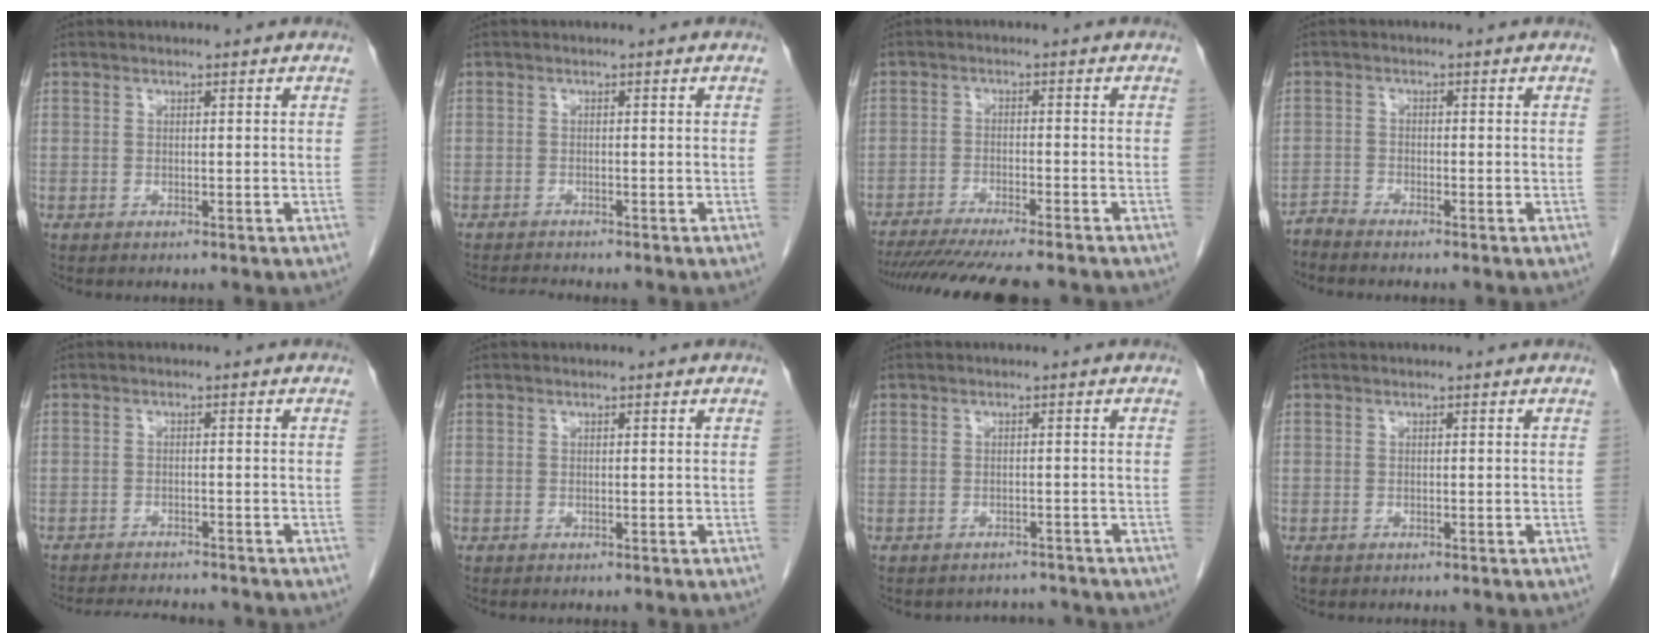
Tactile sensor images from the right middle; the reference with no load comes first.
{"total": 1.7, "force": [-1.6, -0.5, 0.1], "torque": [-0.007, -0.009, -0.030]}
{"total": 15.0, "force": [-13.2, 0.6, 7.1], "torque": [-0.106, -0.033, -0.191]}
{"total": 1.8, "force": [-1.7, -0.3, -0.1], "torque": [0.004, -0.007, -0.036]}
{"total": 7.7, "force": [-7.3, 1.1, 2.3], "torque": [-0.035, -0.009, -0.104]}
{"total": 0.0}
{"total": 3.1, "force": [-2.8, 1.0, -0.6], "torque": [0.006, 0.004, -0.039]}
{"total": 0.8, "force": [-0.5, 0.5, 0.3], "torque": [-0.010, 0.001, -0.005]}